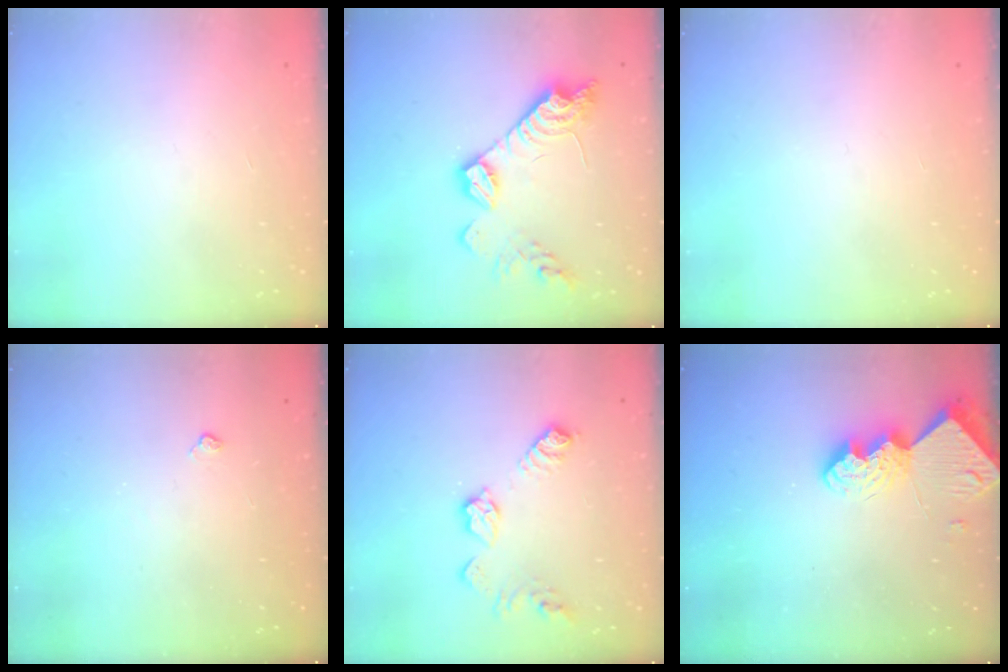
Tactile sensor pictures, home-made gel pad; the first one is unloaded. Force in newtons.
{"total": 14.6, "press": 14.5, "slide": 0.6}
{"total": 0.0}
{"total": 2.7, "press": 2.7, "slide": 0.6}
{"total": 10.7, "press": 10.7, "slide": 0.4}
{"total": 9.7, "press": 9.7, "slide": 0.9}